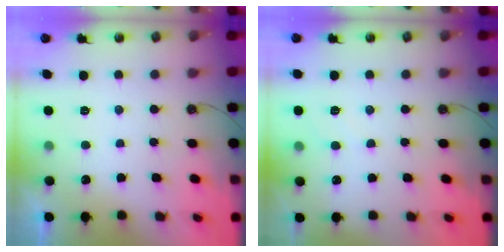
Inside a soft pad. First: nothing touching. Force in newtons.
{"total": 5.1, "press": 5.0, "slide": 0.7}